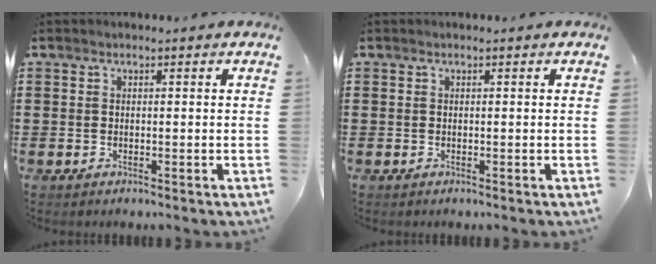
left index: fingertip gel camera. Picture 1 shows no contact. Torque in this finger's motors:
{"motor_torque": [0.00, 0.00, 0.00, 0.00]}